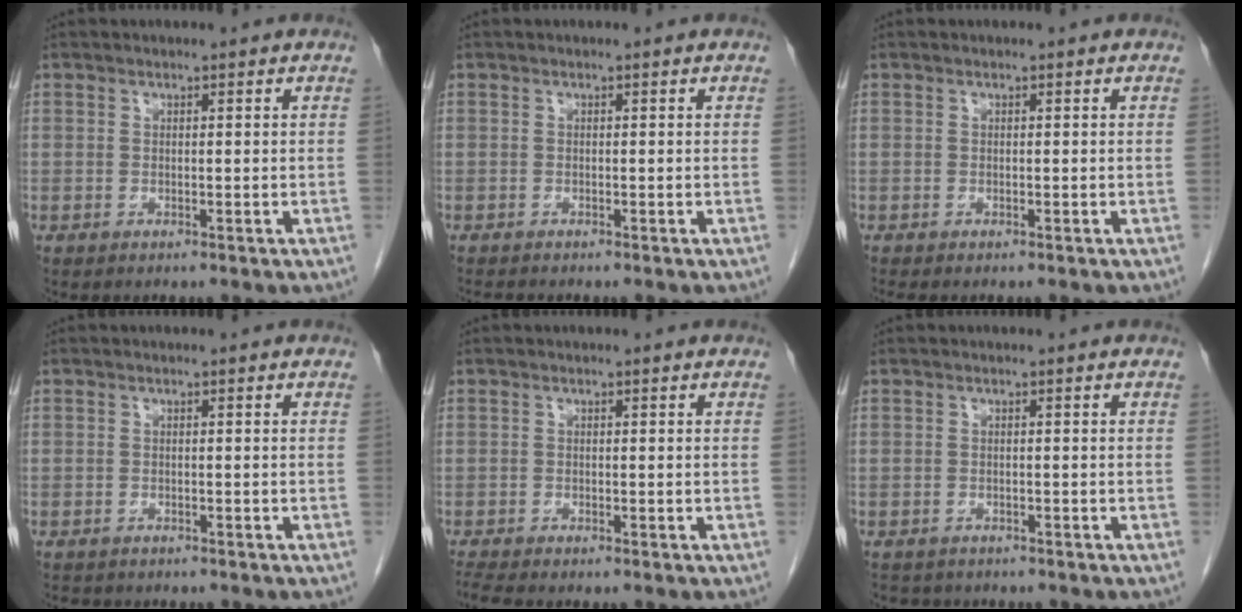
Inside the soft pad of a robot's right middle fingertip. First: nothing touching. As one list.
[{"total": 0.9, "force": [-0.9, -0.2, 0.1], "torque": [-0.007, -0.004, -0.018]}, {"total": 0.6, "force": [-0.6, 0.0, 0.3], "torque": [-0.004, -0.001, -0.008]}, {"total": 2.9, "force": [-2.5, 1.1, 0.8], "torque": [-0.017, -0.005, -0.032]}, {"total": 1.9, "force": [-1.8, -0.4, 0.6], "torque": [-0.021, -0.010, -0.037]}, {"total": 3.8, "force": [-3.4, 1.6, 0.5], "torque": [-0.008, -0.002, -0.047]}]